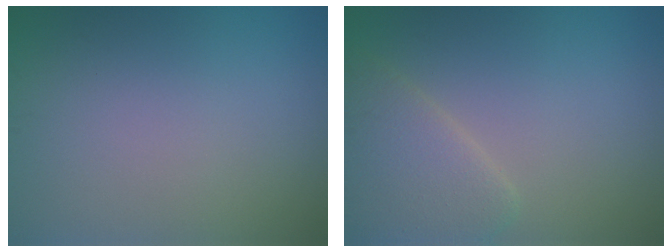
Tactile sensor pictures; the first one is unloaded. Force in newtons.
{"total": 4.0, "press": 4.0, "slide": 0.2}